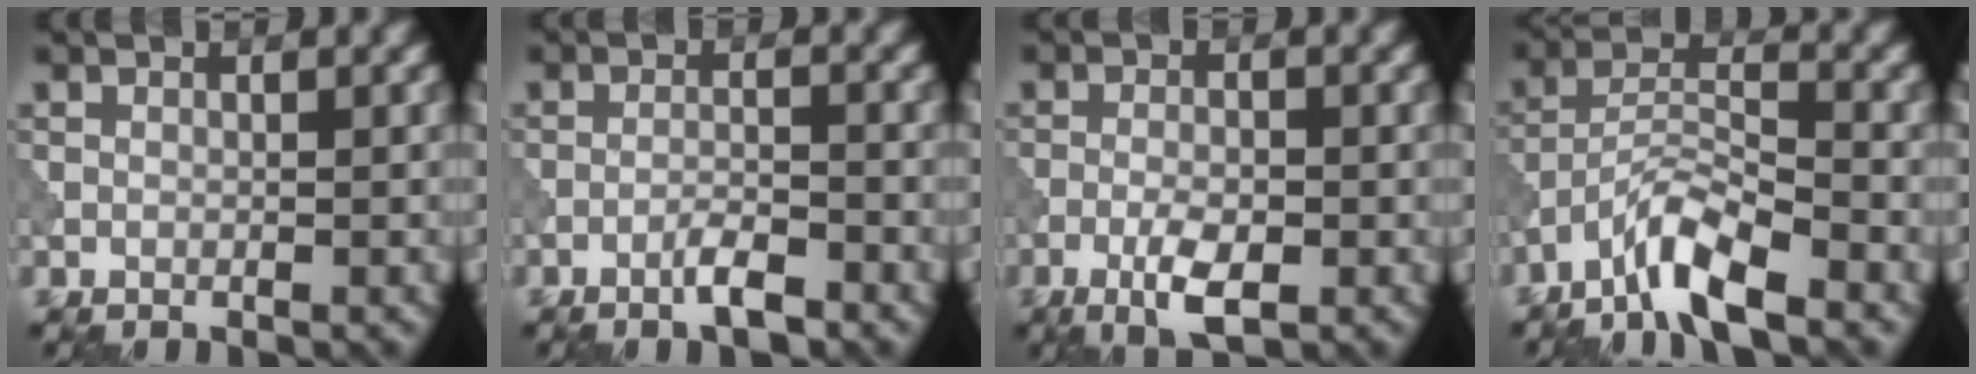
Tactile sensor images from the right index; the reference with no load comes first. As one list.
[{"total": 2.3, "force": [-1.6, 0.3, 1.7], "torque": [-0.031, 0.007, -0.033]}, {"total": 3.5, "force": [-1.5, 1.2, 2.9], "torque": [-0.057, -0.001, -0.031]}, {"total": 5.3, "force": [-3.9, 0.9, 3.4], "torque": [-0.065, 0.006, -0.084]}]